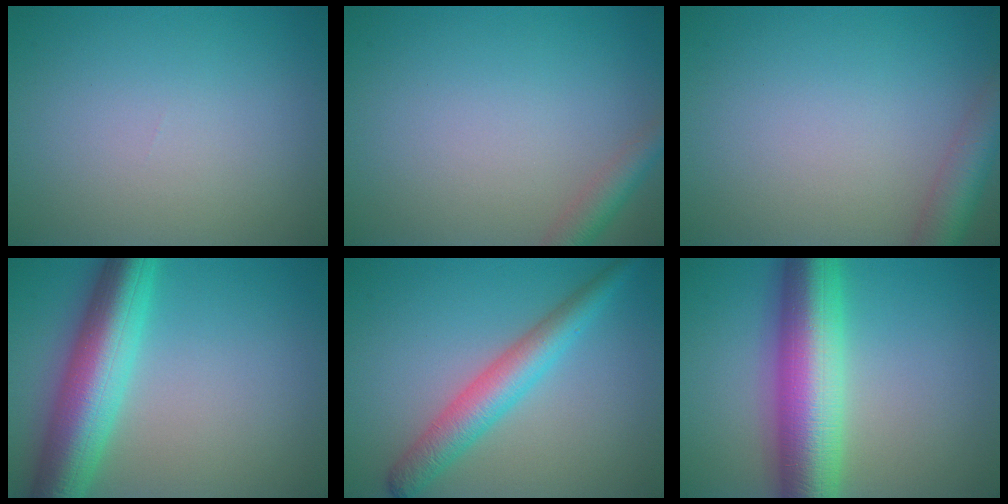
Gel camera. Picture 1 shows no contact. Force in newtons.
{"total": 2.4, "press": 2.4, "slide": 0.2}
{"total": 4.0, "press": 4.0, "slide": 0.3}
{"total": 9.0, "press": 9.0, "slide": 0.3}
{"total": 4.5, "press": 4.5, "slide": 0.1}
{"total": 10.7, "press": 10.7, "slide": 0.1}